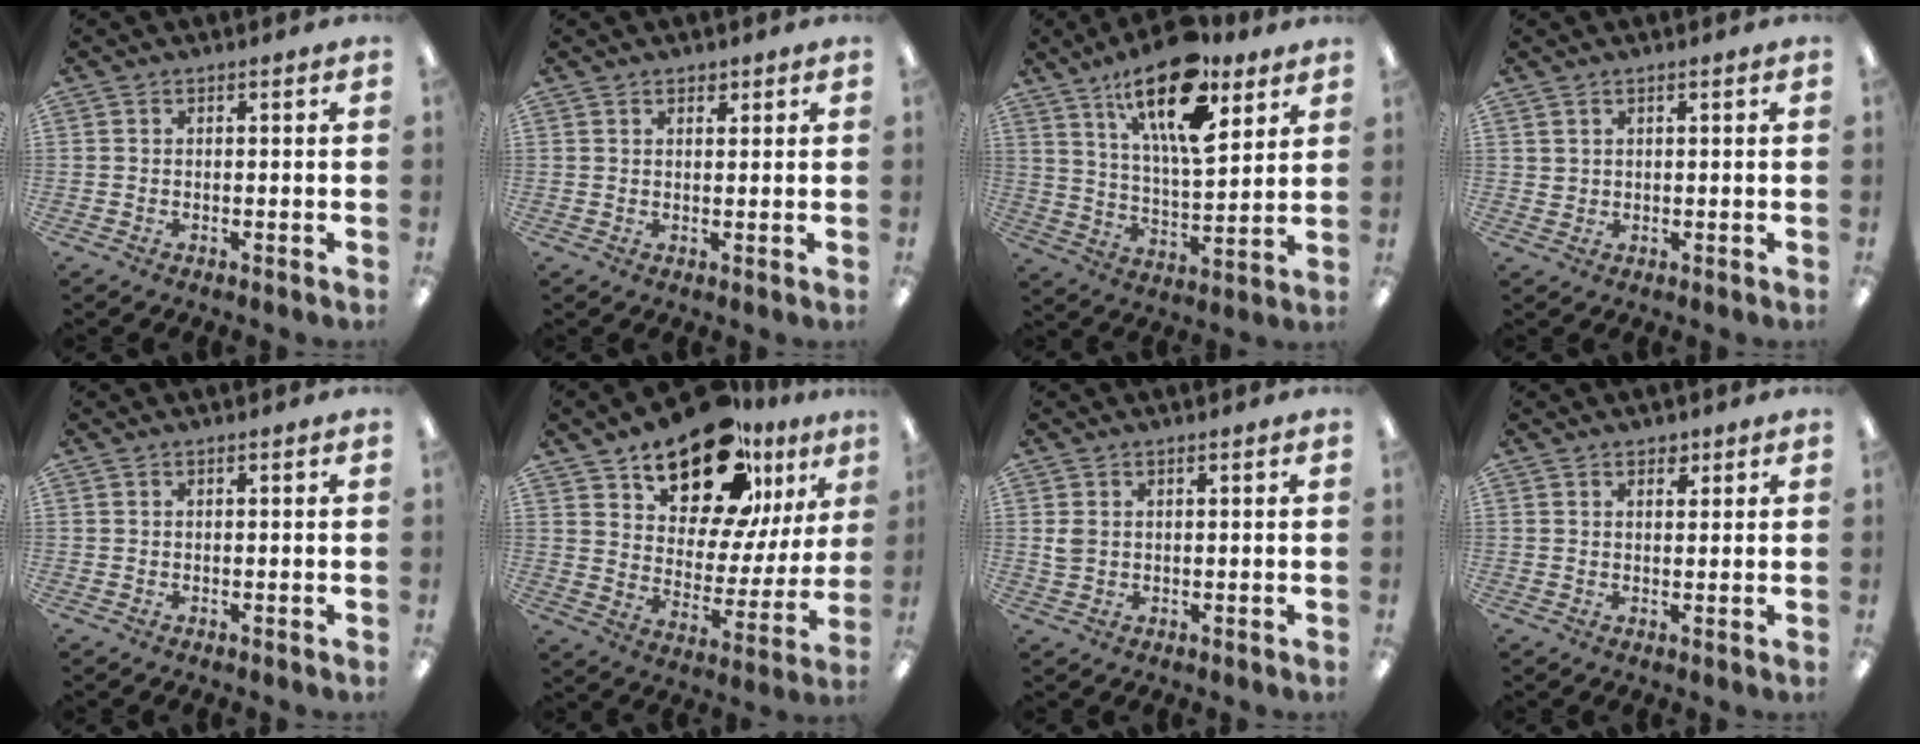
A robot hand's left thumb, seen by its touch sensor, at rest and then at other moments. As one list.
[{"total": 1.5, "force": [1.2, 0.8, 0.5], "torque": [-0.003, -0.004, 0.021]}, {"total": 19.9, "force": [12.1, 7.8, 13.8], "torque": [-0.230, -0.057, 0.199]}, {"total": 1.5, "force": [1.1, 0.9, 0.4], "torque": [-0.008, -0.001, 0.021]}, {"total": 0.0}, {"total": 21.0, "force": [15.4, 9.9, 10.3], "torque": [-0.158, -0.102, 0.267]}, {"total": 2.3, "force": [0.7, 1.6, 1.4], "torque": [-0.031, 0.005, 0.013]}, {"total": 2.3, "force": [1.8, 1.2, 0.9], "torque": [-0.004, -0.006, 0.029]}]